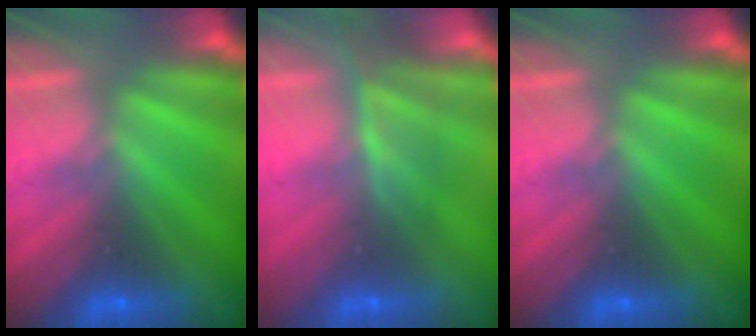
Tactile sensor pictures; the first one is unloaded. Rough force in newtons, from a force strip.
{"total": 4.2}
{"total": 0.0}